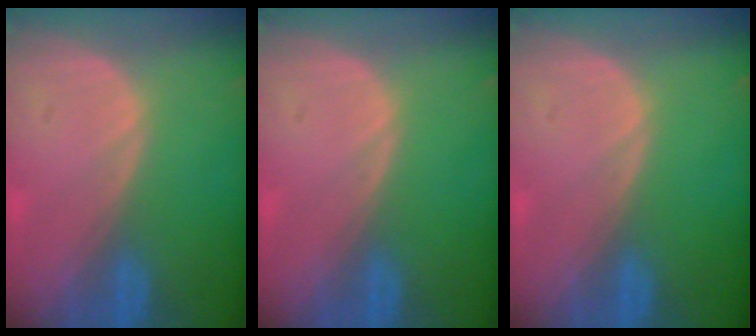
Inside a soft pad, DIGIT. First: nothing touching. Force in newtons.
{"total": 0.0}
{"total": 0.0}